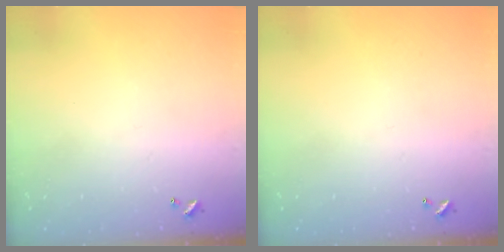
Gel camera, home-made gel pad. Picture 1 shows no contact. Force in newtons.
{"total": 0.0}